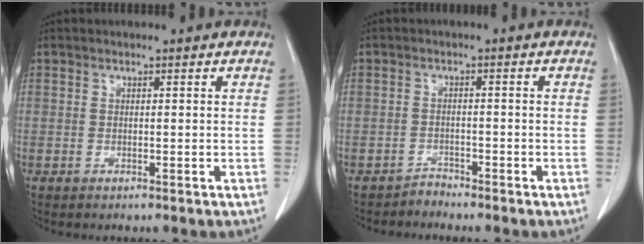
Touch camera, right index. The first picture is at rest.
{"total": 1.7, "force": [-1.6, 0.3, -0.5], "torque": [0.016, -0.001, -0.028]}